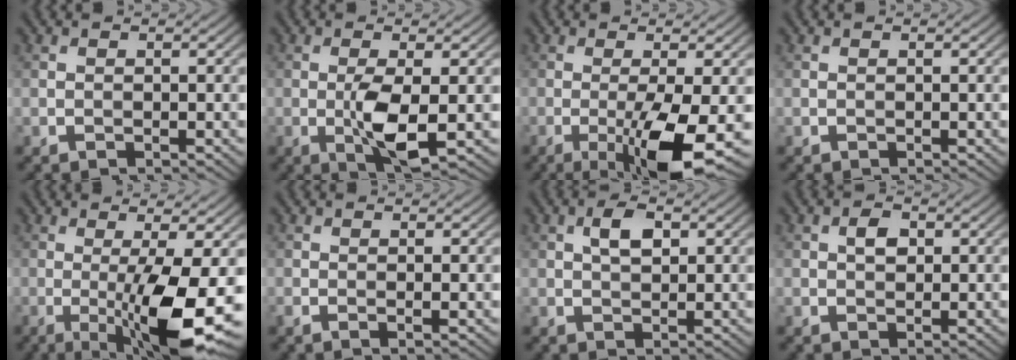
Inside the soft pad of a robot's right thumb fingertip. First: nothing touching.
{"total": 5.4, "force": [-0.7, 1.3, 5.2], "torque": [-0.105, -0.003, -0.013]}
{"total": 9.0, "force": [-2.9, 1.5, 8.4], "torque": [-0.133, -0.001, -0.045]}
{"total": 0.0}
{"total": 11.5, "force": [-2.2, 2.2, 11.1], "torque": [-0.174, -0.002, -0.028]}
{"total": 1.2, "force": [-0.2, 0.0, 1.1], "torque": [-0.025, -0.002, -0.006]}
{"total": 3.3, "force": [1.0, 1.6, 2.7], "torque": [-0.052, 0.004, 0.017]}
{"total": 2.0, "force": [0.5, 1.3, 1.5], "torque": [-0.027, 0.002, 0.004]}